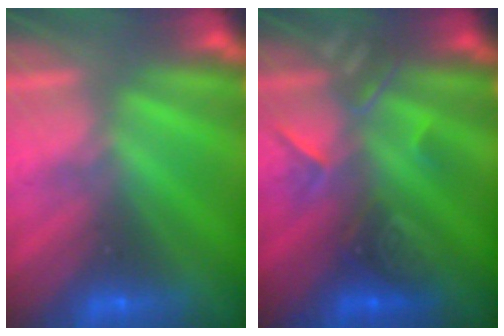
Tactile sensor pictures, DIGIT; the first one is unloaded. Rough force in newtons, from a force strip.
{"total": 2.4}